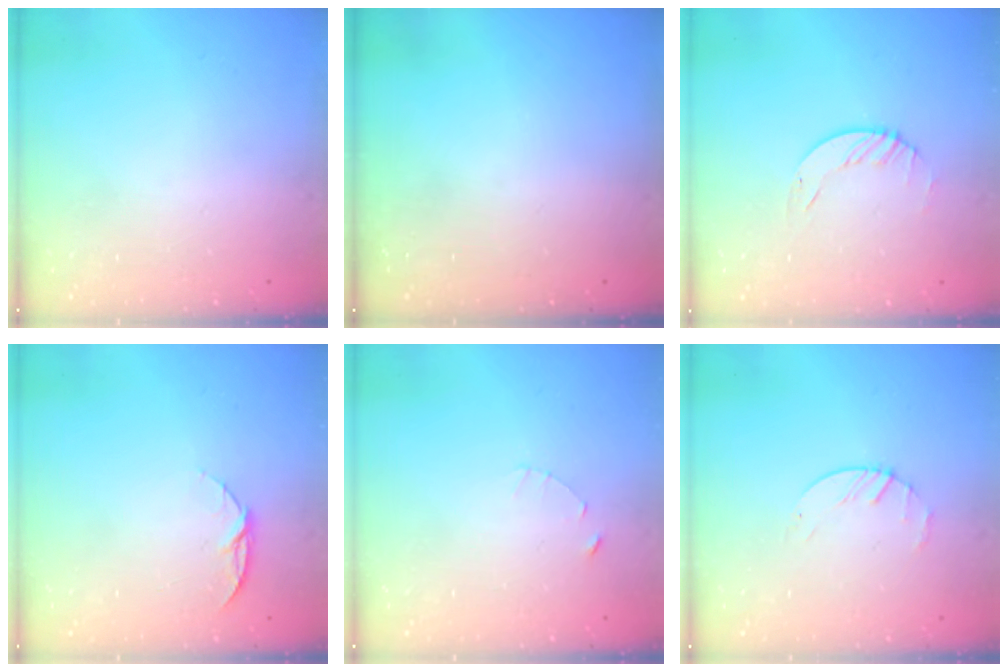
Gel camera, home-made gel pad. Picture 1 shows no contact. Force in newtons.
{"total": 0.0}
{"total": 1.9, "press": 1.9, "slide": 0.2}
{"total": 6.9, "press": 6.9, "slide": 0.8}
{"total": 1.2, "press": 1.1, "slide": 0.2}
{"total": 2.2, "press": 2.2, "slide": 0.3}